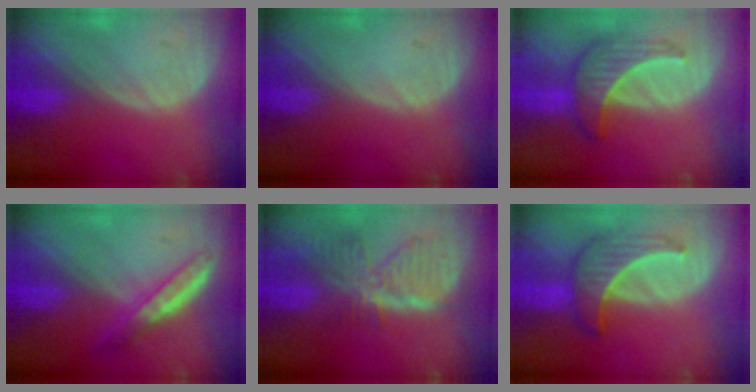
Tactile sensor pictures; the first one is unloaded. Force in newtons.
{"total": 0.0}
{"total": 6.6, "press": 6.4, "slide": 1.7}
{"total": 4.9, "press": 4.5, "slide": 1.9}
{"total": 8.0, "press": 7.1, "slide": 3.8}
{"total": 6.6, "press": 6.3, "slide": 2.0}